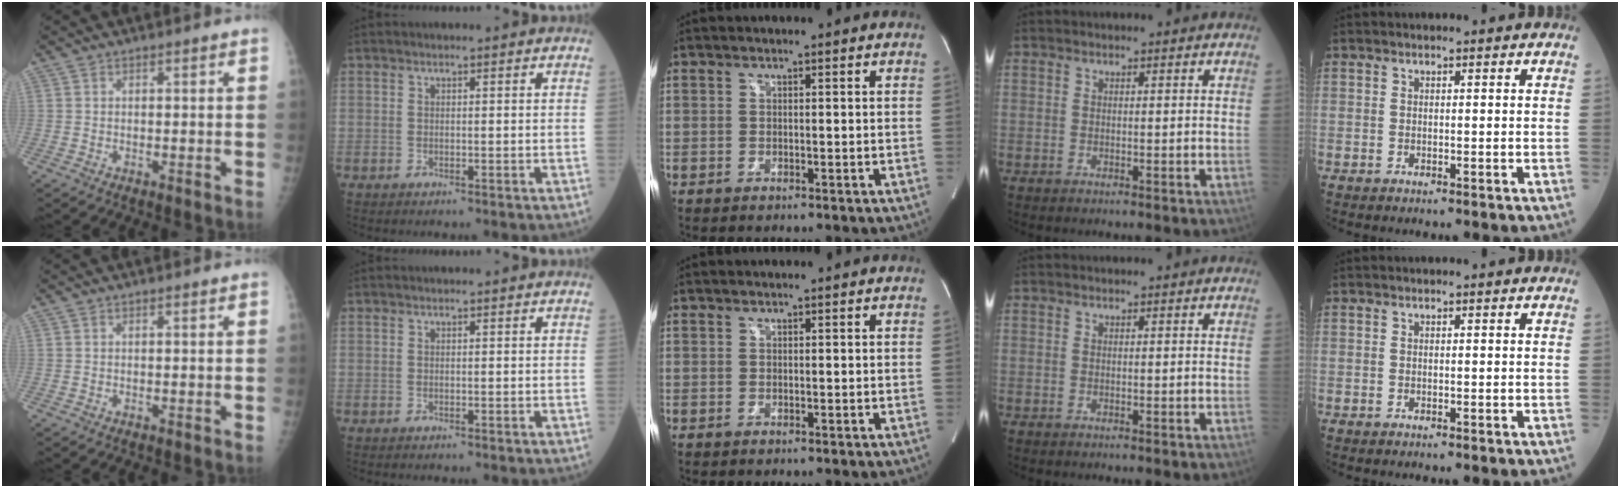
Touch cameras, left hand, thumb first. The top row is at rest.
{}